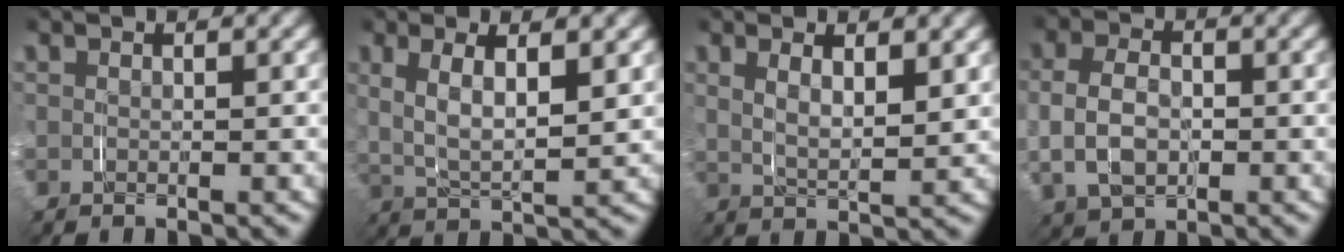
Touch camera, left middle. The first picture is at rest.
{"total": 5.0, "force": [1.1, 2.3, 4.3], "torque": [-0.089, -0.004, 0.024]}
{"total": 3.2, "force": [1.2, 1.2, 2.7], "torque": [-0.051, -0.006, 0.027]}
{"total": 6.6, "force": [-0.1, 5.1, 4.2], "torque": [-0.096, 0.000, 0.001]}